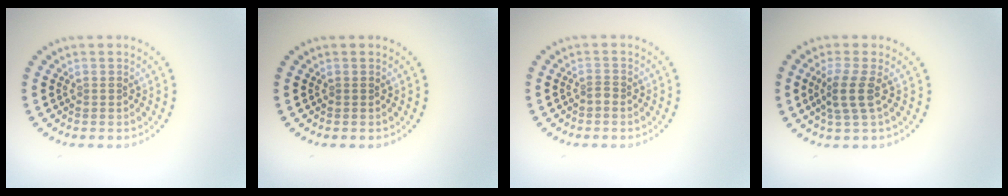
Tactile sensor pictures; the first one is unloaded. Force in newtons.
{"total": 0.0}
{"total": 0.8, "press": 0.5, "slide": 0.7}
{"total": 2.6, "press": 2.1, "slide": 1.6}